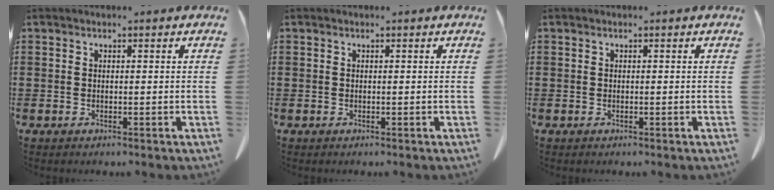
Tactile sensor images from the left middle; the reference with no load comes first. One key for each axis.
{"total": 0.0}
{"total": 0.0}